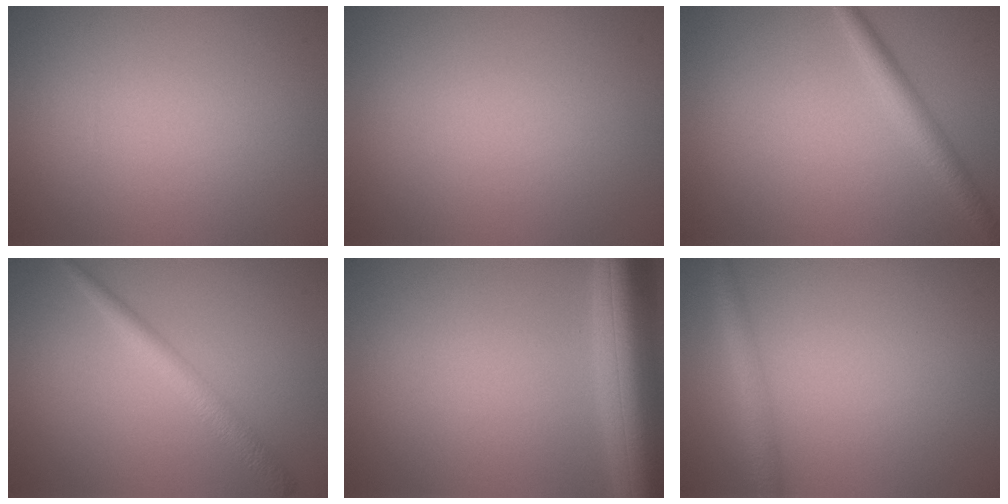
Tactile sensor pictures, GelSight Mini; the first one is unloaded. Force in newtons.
{"total": 0.0}
{"total": 2.3, "press": 2.3, "slide": 0.1}
{"total": 2.4, "press": 2.4, "slide": 0.1}
{"total": 8.1, "press": 8.1, "slide": 0.6}
{"total": 2.3, "press": 2.3, "slide": 0.1}